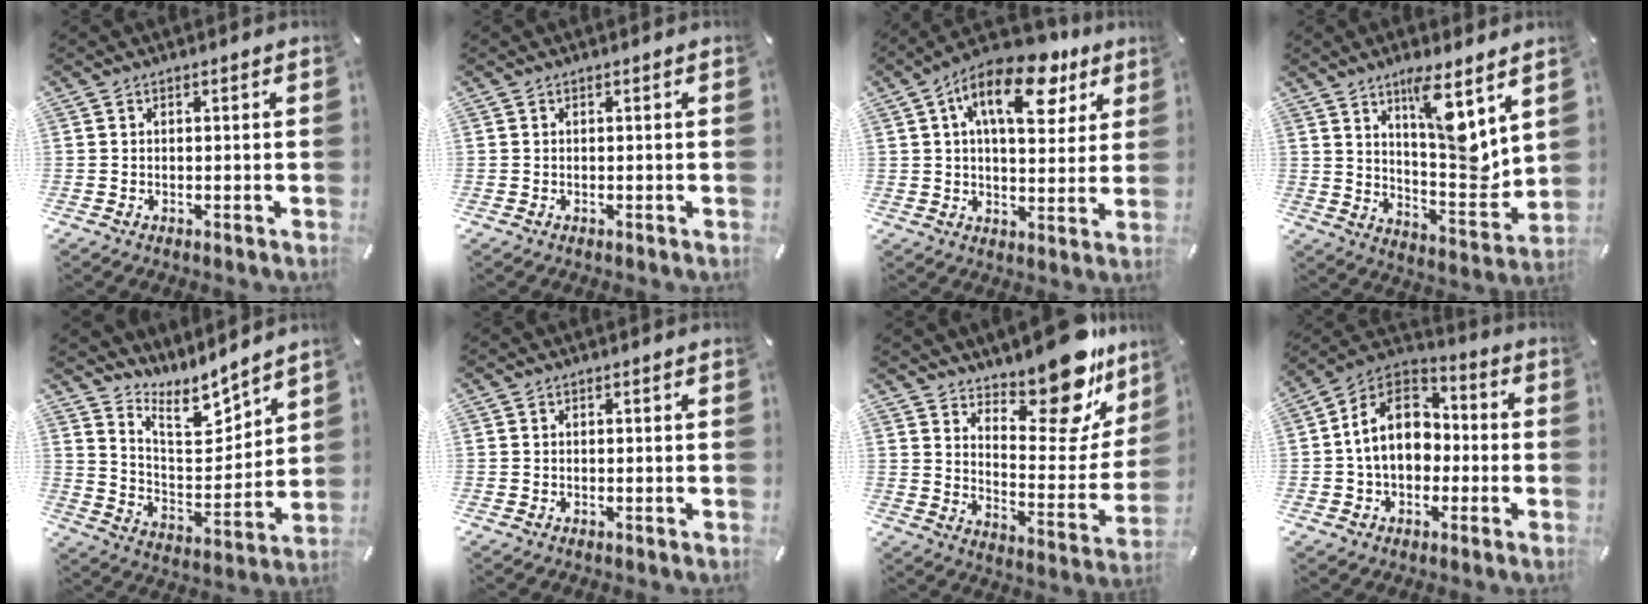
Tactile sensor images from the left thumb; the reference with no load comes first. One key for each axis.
{"total": 0.0}
{"total": 16.5, "fx": 8.3, "fy": 8.1, "fz": 11.8, "tx": -0.174, "ty": -0.033, "tz": 0.135}
{"total": 13.0, "fx": 7.5, "fy": 3.8, "fz": 9.9, "tx": -0.138, "ty": -0.066, "tz": 0.127}
{"total": 11.2, "fx": 8.9, "fy": 4.8, "fz": 4.9, "tx": -0.090, "ty": -0.067, "tz": 0.162}
{"total": 0.0}
{"total": 18.3, "fx": 15.0, "fy": 6.6, "fz": 8.1, "tx": -0.087, "ty": -0.139, "tz": 0.249}
{"total": 13.2, "fx": -0.8, "fy": 10.6, "fz": 7.8, "tx": -0.147, "ty": 0.015, "tz": -0.016}